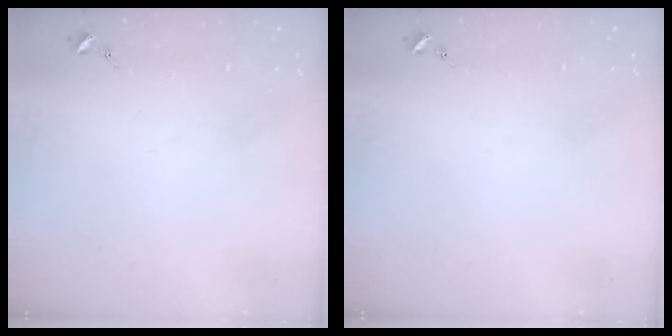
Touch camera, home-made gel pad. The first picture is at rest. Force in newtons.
{"total": 0.0}